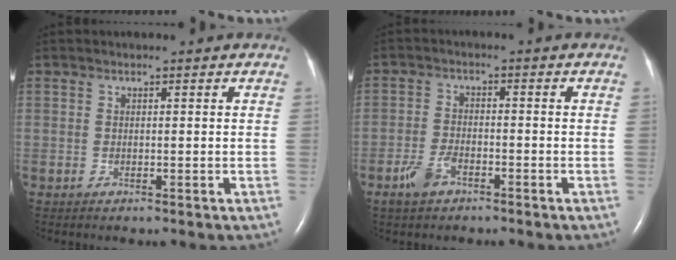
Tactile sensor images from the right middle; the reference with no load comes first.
{"total": 3.9, "force": [-2.5, 1.8, 2.4], "torque": [-0.059, -0.001, -0.045]}